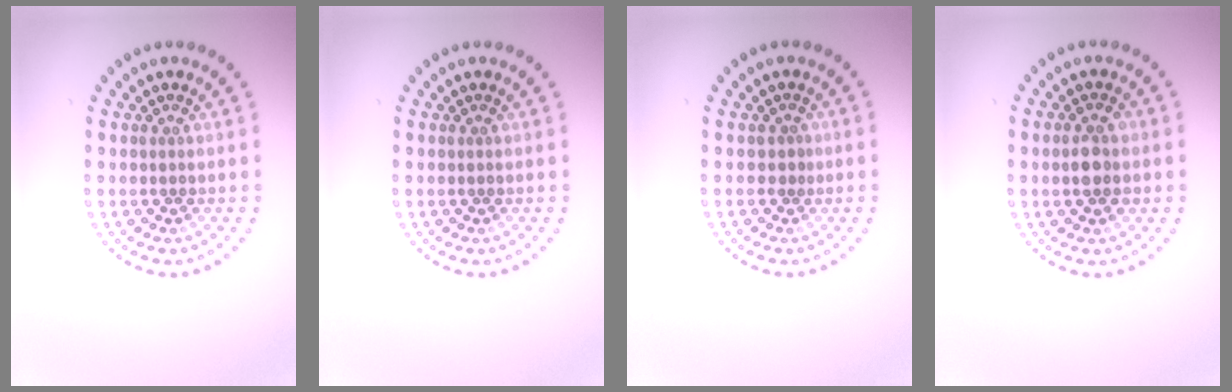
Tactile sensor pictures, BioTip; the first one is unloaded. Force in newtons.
{"total": 0.0}
{"total": 0.6, "press": 0.4, "slide": 0.5}
{"total": 2.4, "press": 2.4, "slide": 0.4}